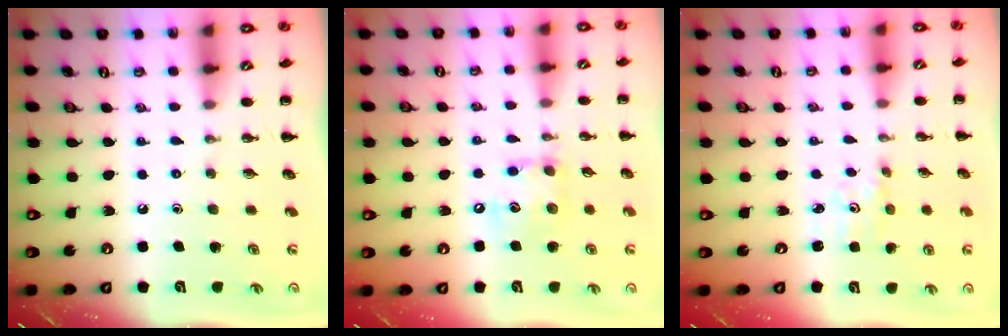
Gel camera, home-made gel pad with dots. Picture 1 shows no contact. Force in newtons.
{"total": 10.3, "press": 10.3, "slide": 1.3}
{"total": 2.1, "press": 2.0, "slide": 0.6}